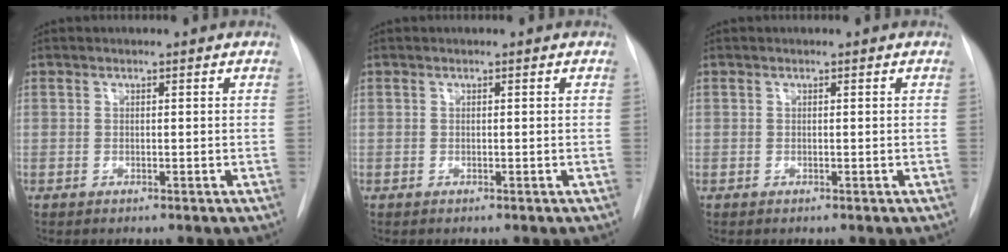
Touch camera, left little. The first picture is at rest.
{"total": 0.0}
{"total": 0.0}